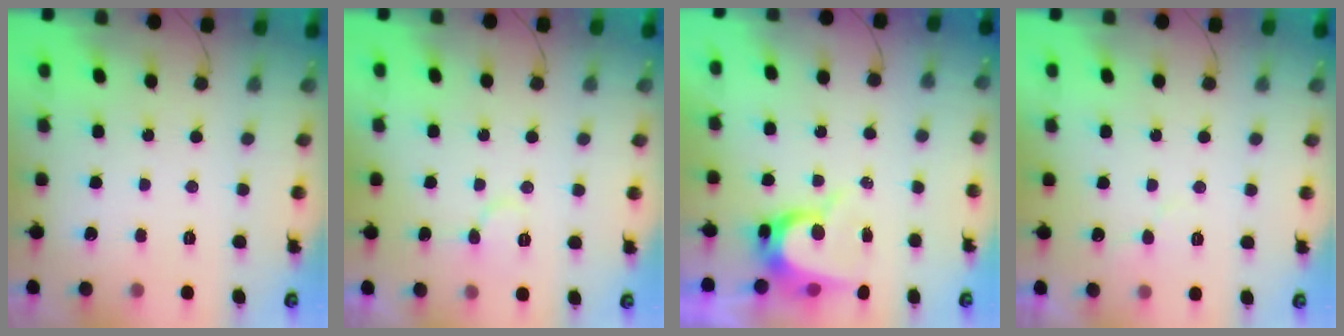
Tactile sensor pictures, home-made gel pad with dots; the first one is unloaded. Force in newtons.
{"total": 6.0, "press": 6.0, "slide": 0.3}
{"total": 9.7, "press": 9.7, "slide": 0.9}
{"total": 5.5, "press": 5.5, "slide": 0.5}